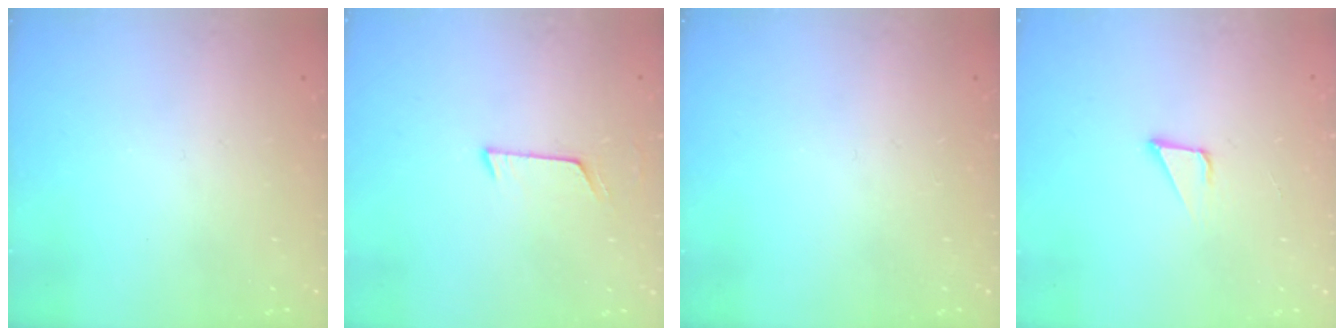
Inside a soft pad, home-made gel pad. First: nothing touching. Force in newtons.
{"total": 5.9, "press": 5.9, "slide": 0.5}
{"total": 0.0}
{"total": 2.2, "press": 2.2, "slide": 0.2}